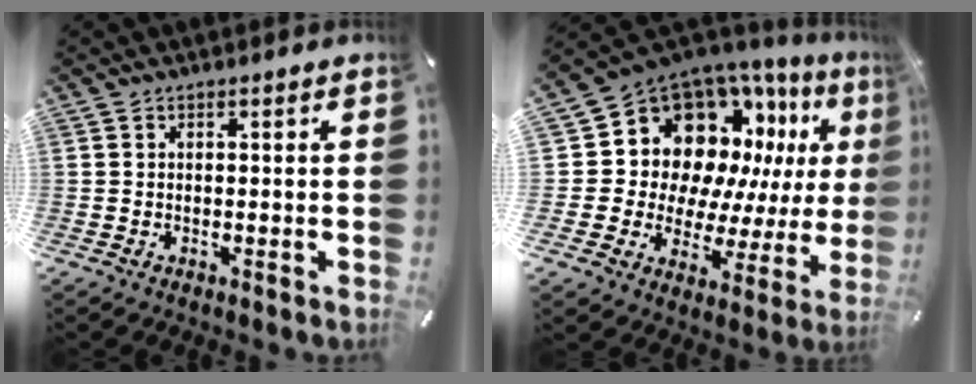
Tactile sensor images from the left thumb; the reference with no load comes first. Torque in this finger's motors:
{"motor_torque": [2.50, 2.51, 1.51, -1.26, 0.43]}